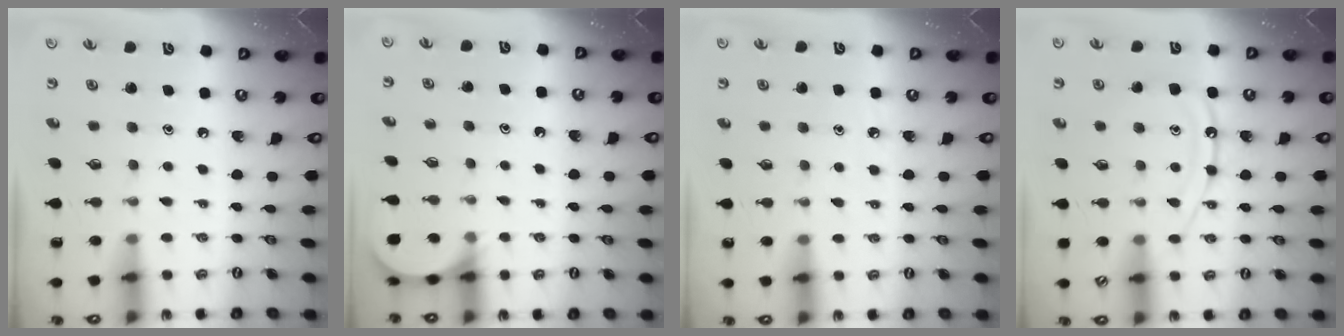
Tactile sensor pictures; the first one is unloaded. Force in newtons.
{"total": 4.5, "press": 4.5, "slide": 0.4}
{"total": 3.8, "press": 3.8, "slide": 0.2}
{"total": 11.6, "press": 11.5, "slide": 1.1}